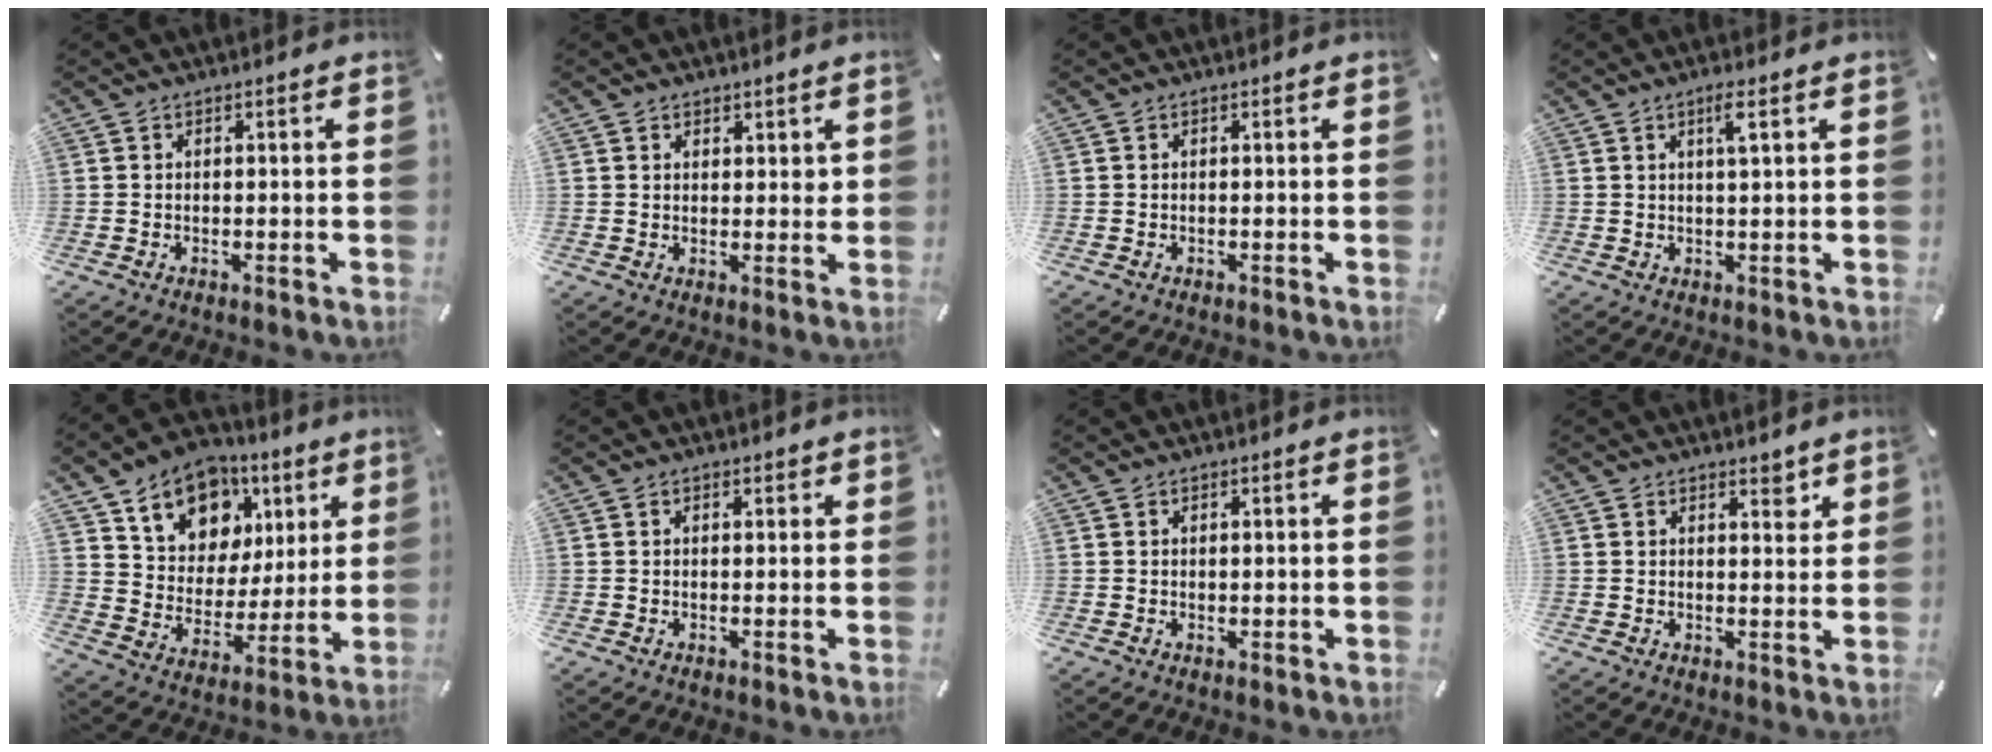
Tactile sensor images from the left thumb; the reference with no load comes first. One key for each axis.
{"total": 2.5, "fx": 1.6, "fy": 1.8, "fz": 0.7, "tx": 0.011, "ty": -0.006, "tz": 0.025}
{"total": 0.0}
{"total": 3.5, "fx": 1.6, "fy": 0.2, "fz": 3.1, "tx": -0.064, "ty": 0.001, "tz": 0.025}
{"total": 14.3, "fx": 7.5, "fy": 11.3, "fz": 4.4, "tx": -0.069, "ty": -0.045, "tz": 0.142}
{"total": 1.0, "fx": 0.4, "fy": 0.8, "fz": 0.5, "tx": -0.010, "ty": 0.005, "tz": 0.006}
{"total": 0.5, "fx": 0.3, "fy": 0.4, "fz": 0.1, "tx": -0.002, "ty": 0.001, "tz": 0.006}
{"total": 3.1, "fx": 2.3, "fy": 1.6, "fz": 1.2, "tx": 0.004, "ty": -0.016, "tz": 0.035}